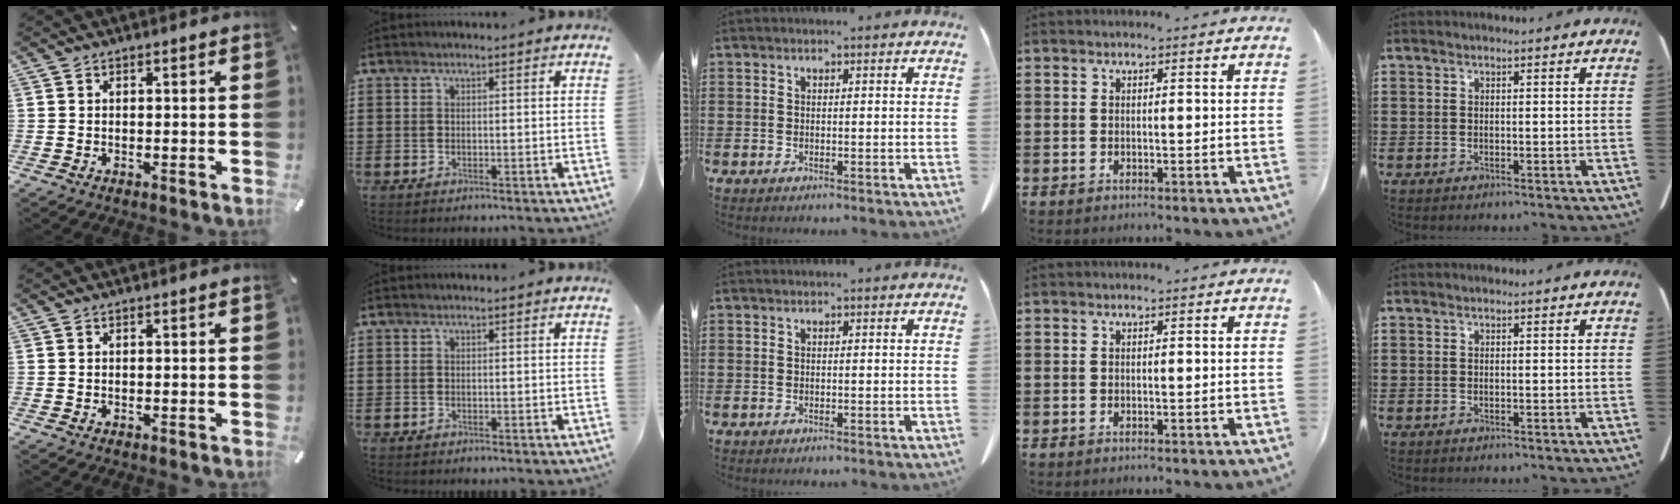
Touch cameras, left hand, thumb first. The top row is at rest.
{}